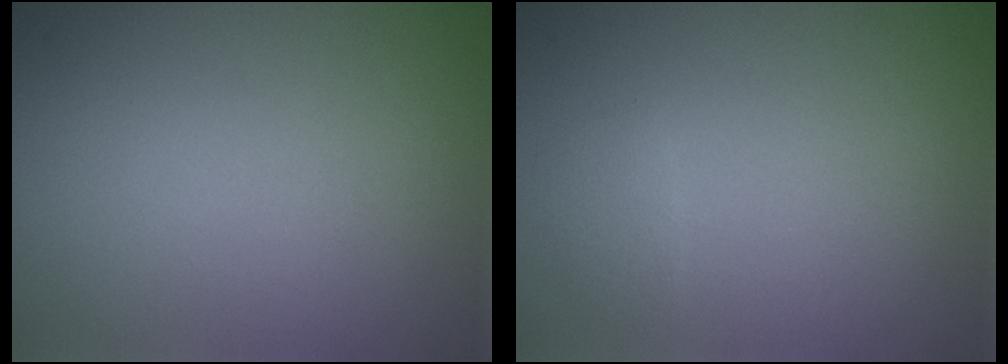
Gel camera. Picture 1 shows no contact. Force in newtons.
{"total": 0.9, "press": 0.9, "slide": 0.0}